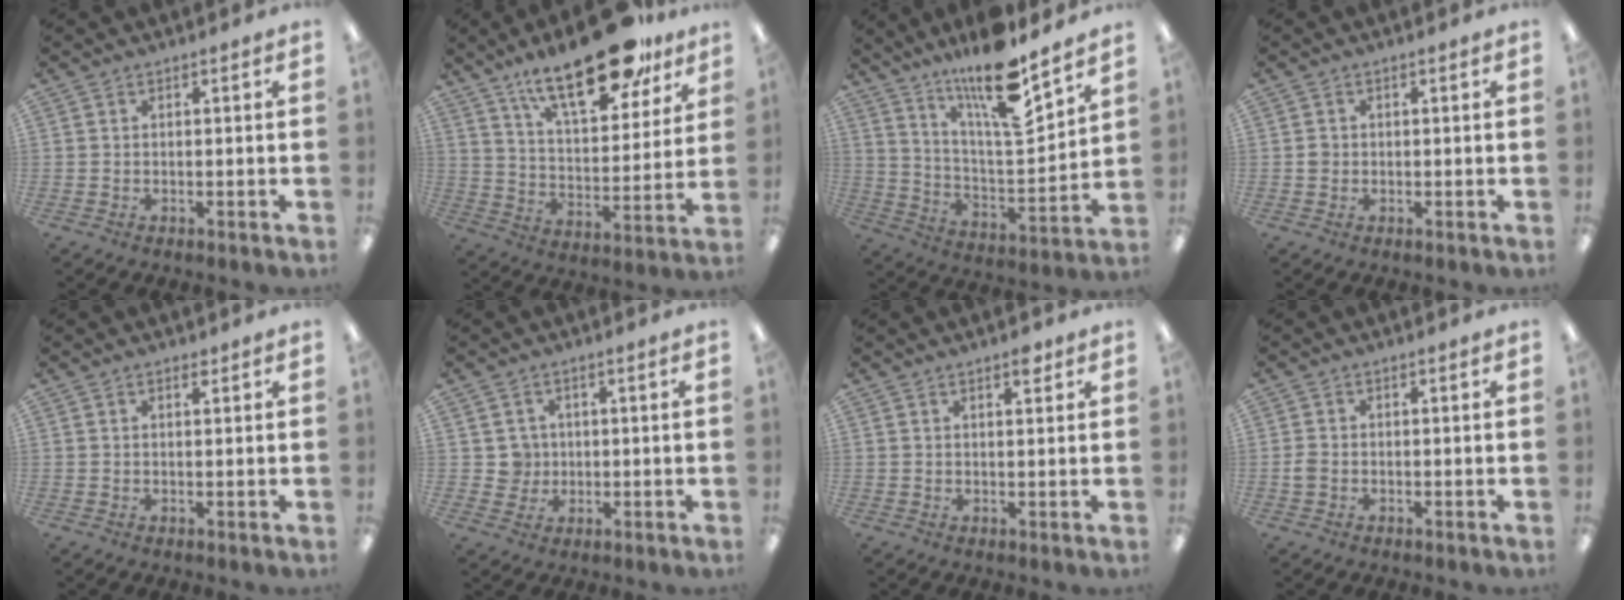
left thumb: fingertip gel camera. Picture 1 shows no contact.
{"total": 22.7, "force": [16.1, 8.5, 13.5], "torque": [-0.208, -0.089, 0.271]}
{"total": 17.9, "force": [13.5, 3.8, 11.1], "torque": [-0.193, -0.093, 0.224]}
{"total": 1.3, "force": [0.0, 1.3, 0.4], "torque": [-0.008, 0.006, -0.002]}
{"total": 1.1, "force": [0.8, 0.4, 0.6], "torque": [-0.006, -0.002, 0.013]}
{"total": 4.0, "force": [0.8, 3.9, 0.2], "torque": [0.000, 0.004, 0.010]}
{"total": 2.9, "force": [2.0, 0.9, 1.9], "torque": [-0.017, -0.008, 0.030]}
{"total": 1.9, "force": [-0.5, 1.5, 1.2], "torque": [-0.021, 0.003, -0.008]}